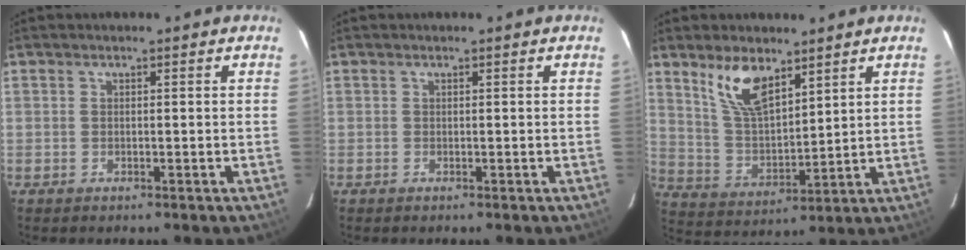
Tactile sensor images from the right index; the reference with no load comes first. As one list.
[{"total": 0.0}, {"total": 10.1, "force": [6.5, 4.1, 6.5], "torque": [-0.125, 0.004, 0.137]}]